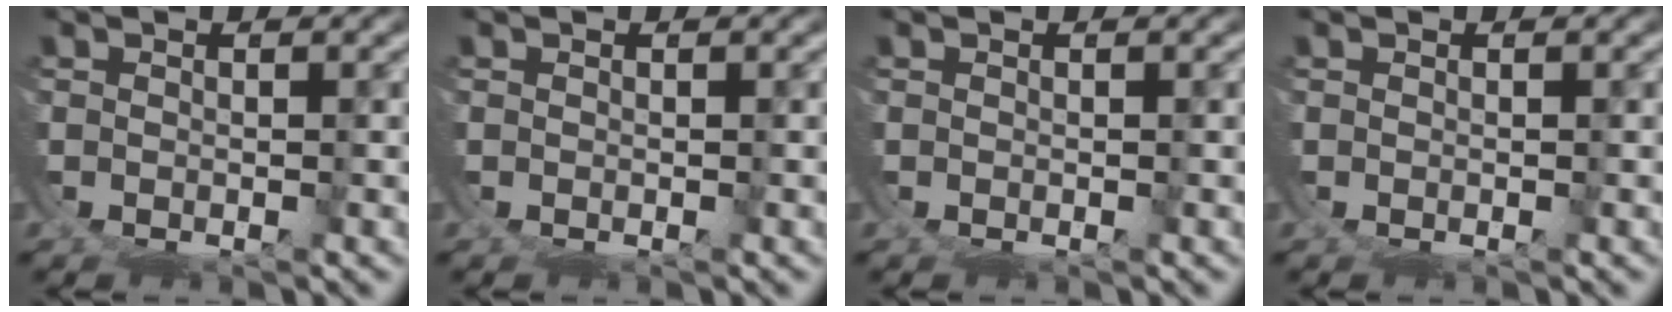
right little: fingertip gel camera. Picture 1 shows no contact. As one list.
[{"total": 0.0}, {"total": 0.0}, {"total": 0.0}]